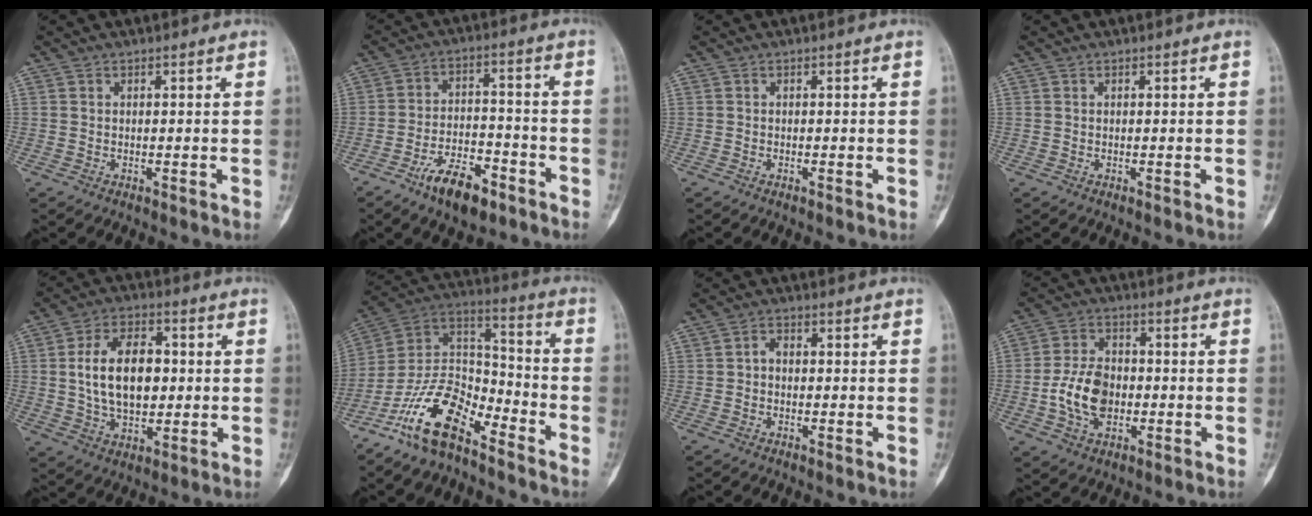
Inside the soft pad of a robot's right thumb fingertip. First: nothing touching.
{"total": 10.6, "force": [-6.8, 4.7, 6.7], "torque": [-0.097, 0.043, -0.117]}
{"total": 0.0}
{"total": 0.0}
{"total": 14.1, "force": [1.0, 8.6, 11.1], "torque": [-0.169, 0.008, 0.018]}
{"total": 15.7, "force": [-10.7, 6.8, 9.3], "torque": [-0.156, 0.087, -0.210]}
{"total": 2.0, "force": [-0.2, 1.5, 1.3], "torque": [-0.011, 0.010, -0.011]}
{"total": 10.1, "force": [-1.8, 6.8, 7.2], "torque": [-0.123, 0.014, -0.036]}